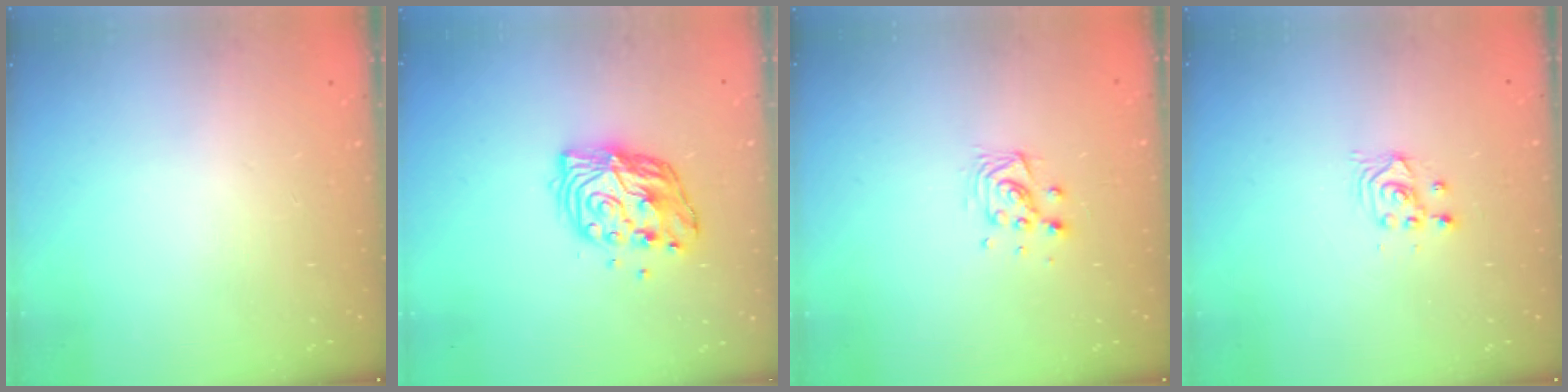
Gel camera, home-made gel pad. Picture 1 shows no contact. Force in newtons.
{"total": 11.1, "press": 11.1, "slide": 1.1}
{"total": 7.8, "press": 7.8, "slide": 0.3}
{"total": 2.4, "press": 2.4, "slide": 0.2}